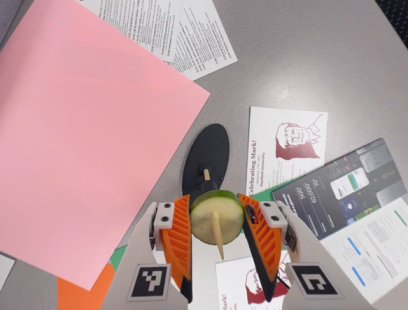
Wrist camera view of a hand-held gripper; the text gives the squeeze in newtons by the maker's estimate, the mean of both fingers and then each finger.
{"total": 12.0, "left": 11.5, "right": 12.5}